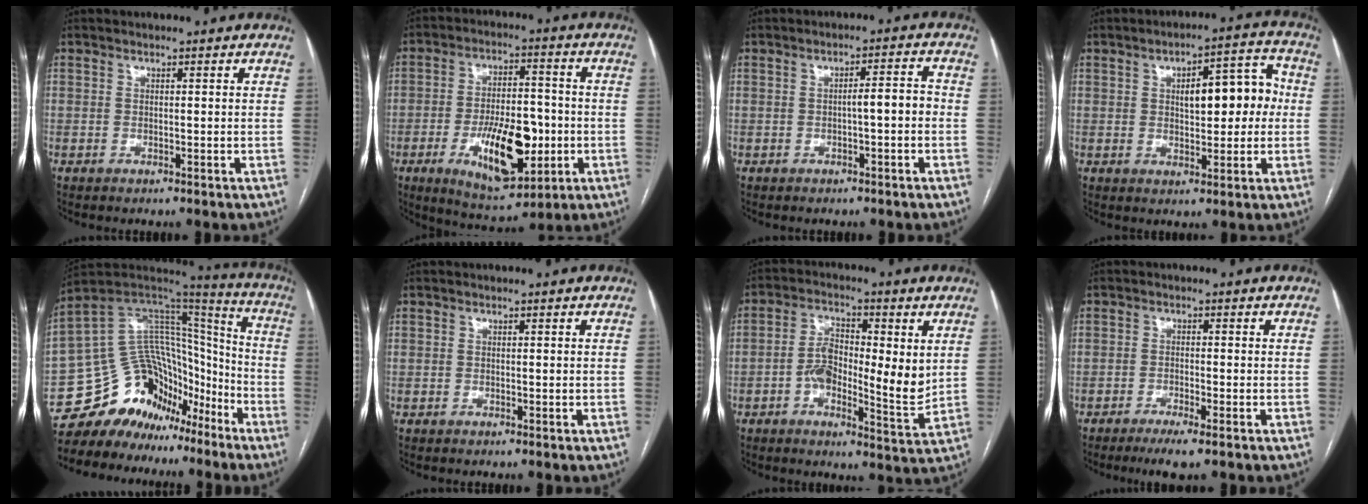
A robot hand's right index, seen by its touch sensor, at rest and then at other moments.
{"total": 14.5, "force": [-4.0, 5.7, 12.8], "torque": [-0.219, 0.000, -0.054]}
{"total": 3.5, "force": [-0.7, 0.6, 3.4], "torque": [-0.047, 0.014, -0.009]}
{"total": 9.8, "force": [1.1, 3.7, 8.9], "torque": [-0.118, 0.034, 0.020]}
{"total": 18.1, "force": [-13.2, 11.0, 5.6], "torque": [-0.096, 0.100, -0.215]}
{"total": 0.0}
{"total": 10.8, "force": [0.2, 3.9, 10.1], "torque": [-0.173, 0.006, 0.000]}
{"total": 4.0, "force": [-2.7, 0.3, 2.9], "torque": [-0.051, -0.009, -0.047]}